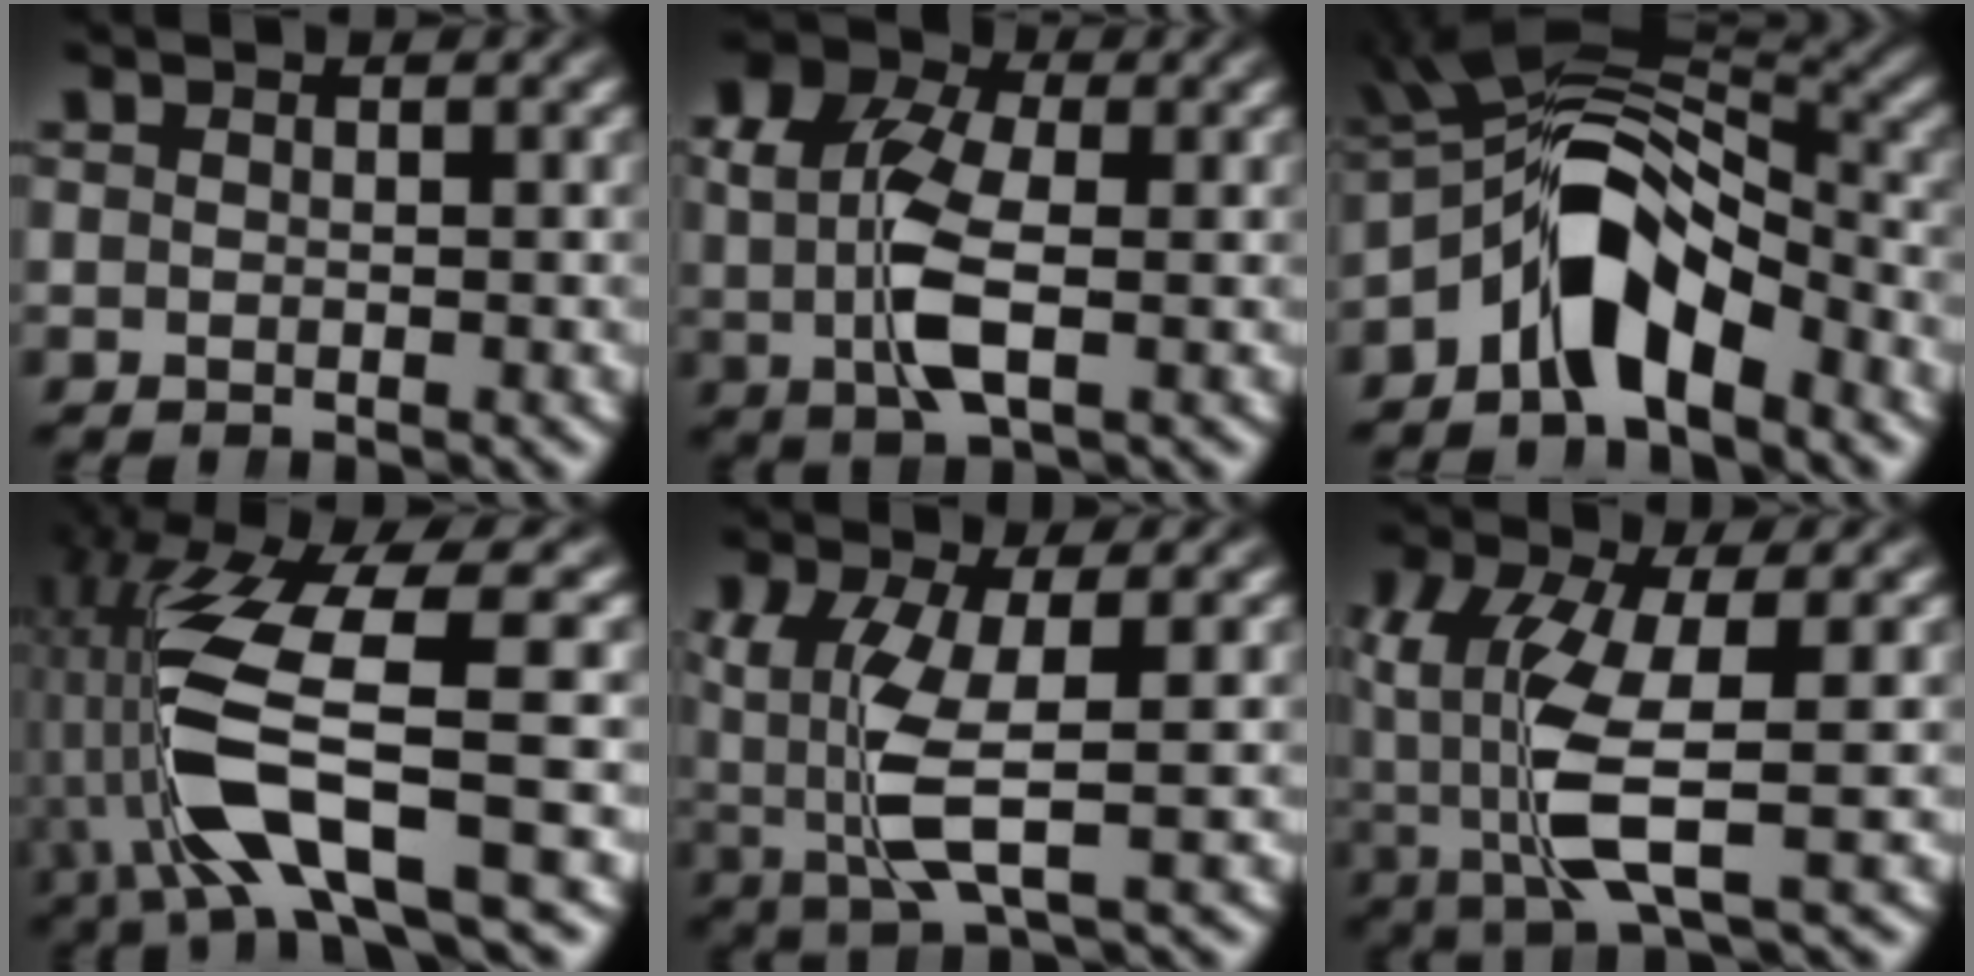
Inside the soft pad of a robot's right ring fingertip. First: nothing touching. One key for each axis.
{"total": 6.9, "fx": 0.8, "fy": 4.3, "fz": 5.4, "tx": -0.114, "ty": -0.012, "tz": 0.011}
{"total": 9.7, "fx": -1.1, "fy": 5.9, "fz": 7.6, "tx": -0.129, "ty": -0.011, "tz": -0.018}
{"total": 10.9, "fx": 0.0, "fy": 5.3, "fz": 9.5, "tx": -0.217, "ty": -0.024, "tz": 0.014}
{"total": 5.1, "fx": 0.0, "fy": 2.1, "fz": 4.7, "tx": -0.107, "ty": -0.026, "tz": 0.014}
{"total": 6.4, "fx": -0.4, "fy": 2.6, "fz": 5.9, "tx": -0.139, "ty": -0.028, "tz": 0.007}